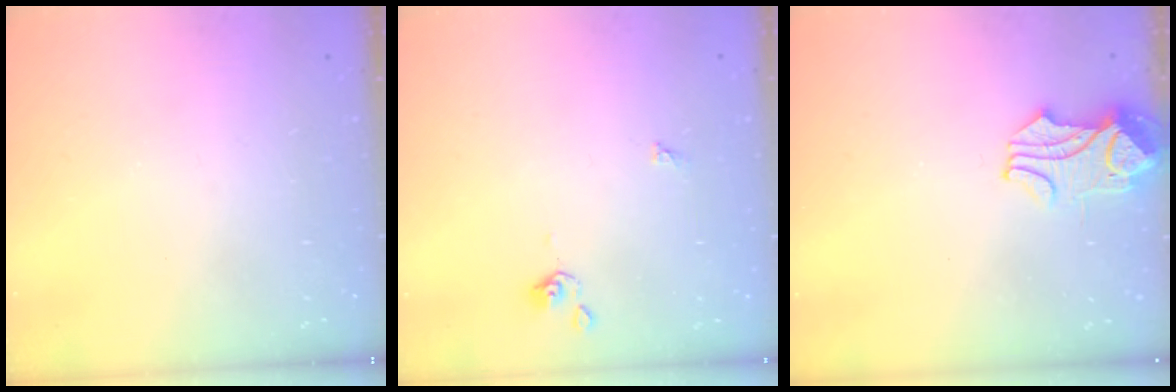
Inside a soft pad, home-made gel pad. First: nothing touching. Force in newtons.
{"total": 2.1, "press": 2.1, "slide": 0.4}
{"total": 1.7, "press": 1.2, "slide": 1.1}